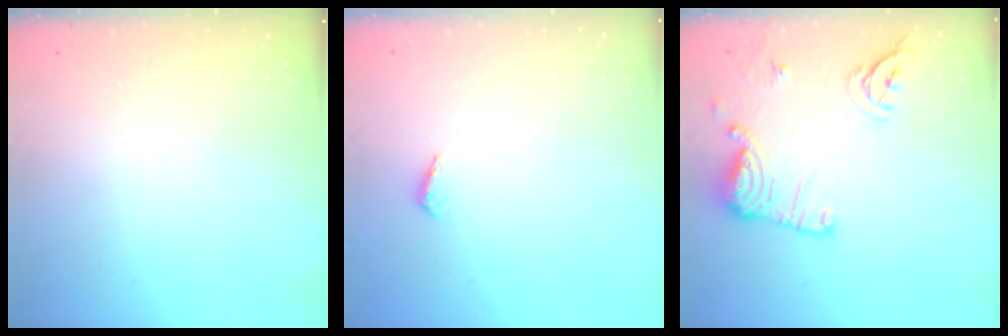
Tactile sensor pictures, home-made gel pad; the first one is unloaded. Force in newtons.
{"total": 2.1, "press": 1.9, "slide": 0.8}
{"total": 14.9, "press": 14.9, "slide": 0.4}